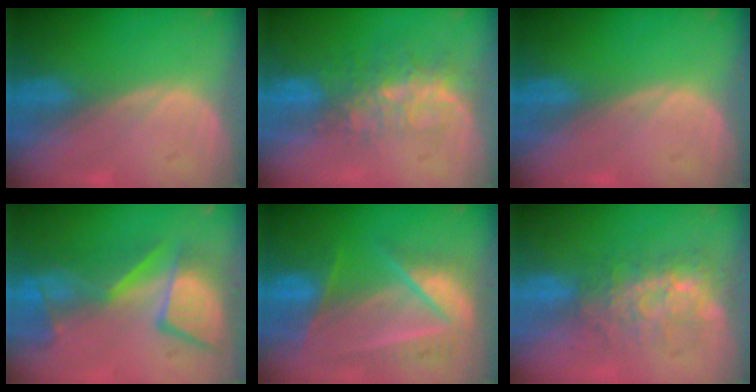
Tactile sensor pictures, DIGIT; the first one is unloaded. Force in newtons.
{"total": 8.2, "press": 6.8, "slide": 4.6}
{"total": 0.0}
{"total": 10.5, "press": 9.9, "slide": 3.4}
{"total": 9.0, "press": 8.1, "slide": 3.8}
{"total": 7.6, "press": 7.0, "slide": 3.0}